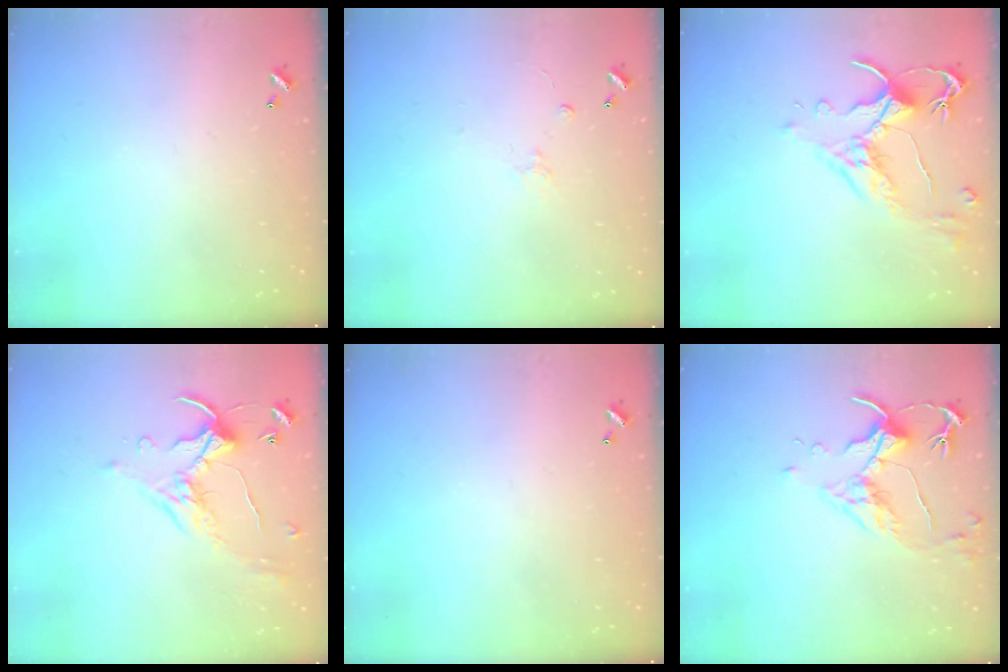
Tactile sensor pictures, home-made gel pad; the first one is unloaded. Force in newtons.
{"total": 1.5, "press": 1.3, "slide": 0.6}
{"total": 2.6, "press": 2.2, "slide": 1.4}
{"total": 1.2, "press": 0.6, "slide": 1.0}
{"total": 0.0}
{"total": 5.8, "press": 5.6, "slide": 1.3}